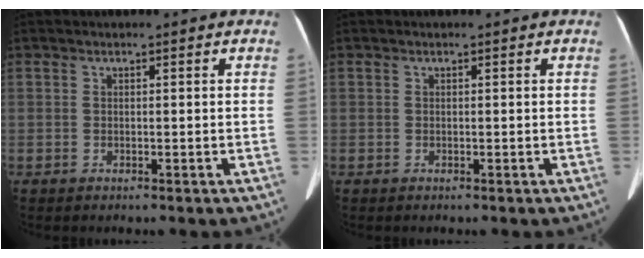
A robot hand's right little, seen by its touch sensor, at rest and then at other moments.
{"total": 0.0}